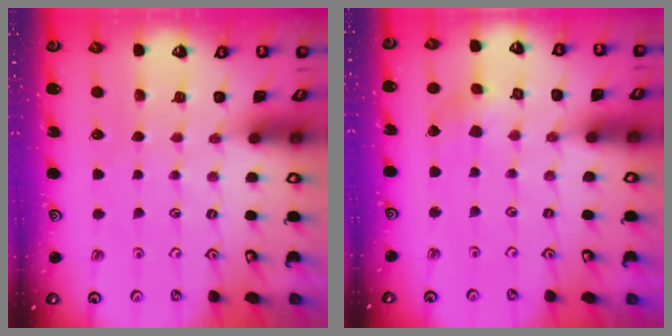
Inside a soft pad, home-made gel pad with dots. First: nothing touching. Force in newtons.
{"total": 3.5, "press": 3.5, "slide": 0.4}